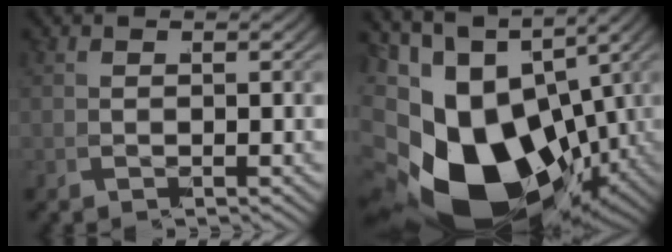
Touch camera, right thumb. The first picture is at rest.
{"total": 19.1, "force": [-4.3, 12.1, 14.1], "torque": [-0.261, -0.033, -0.050]}